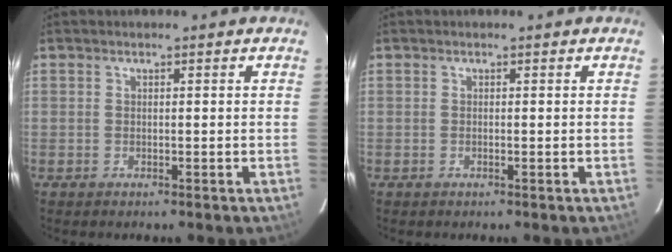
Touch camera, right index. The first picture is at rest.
{"total": 0.0}